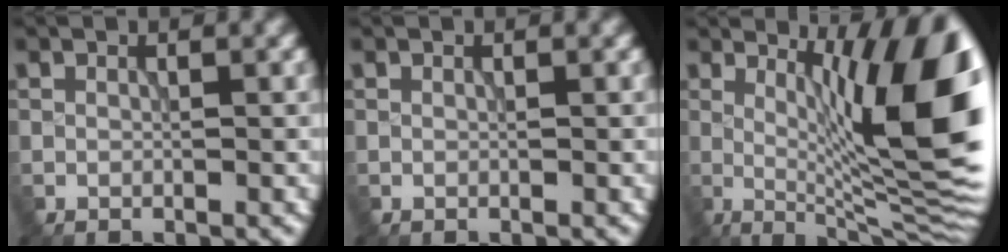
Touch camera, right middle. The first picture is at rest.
{"total": 0.0}
{"total": 13.8, "force": [2.5, 3.4, 13.1], "torque": [-0.164, -0.004, 0.039]}